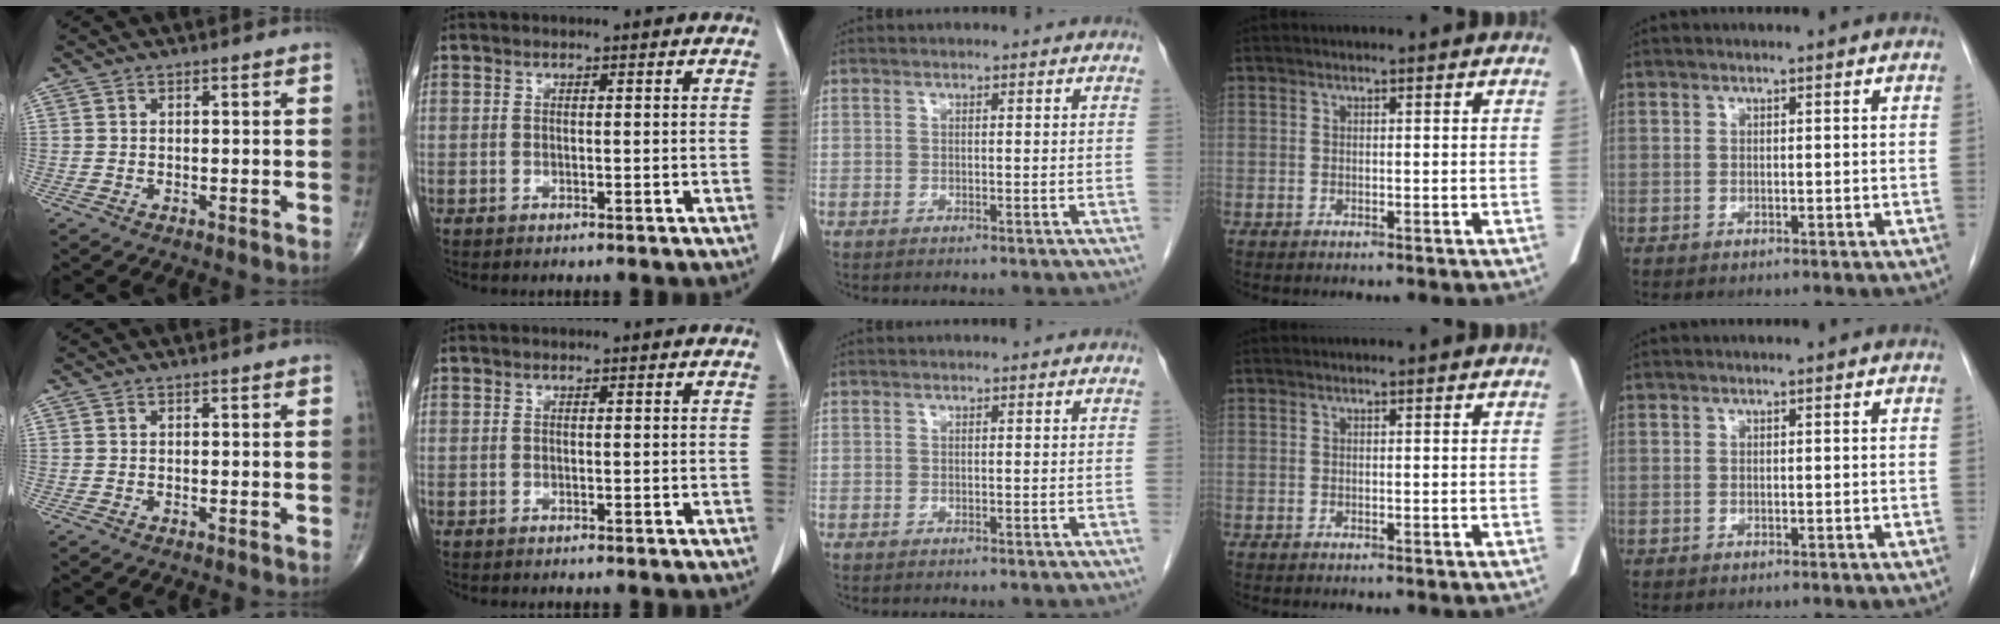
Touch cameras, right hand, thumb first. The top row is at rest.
{}